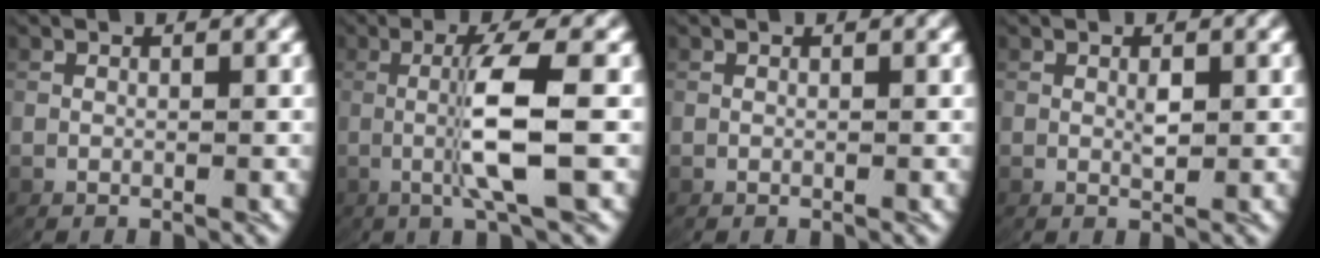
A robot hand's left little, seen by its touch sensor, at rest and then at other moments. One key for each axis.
{"total": 5.0, "fx": 0.3, "fy": -0.5, "fz": 5.0, "tx": -0.101, "ty": -0.003, "tz": 0.012}
{"total": 0.0}
{"total": 0.9, "fx": 0.2, "fy": 0.2, "fz": 0.9, "tx": -0.016, "ty": -0.009, "tz": 0.009}